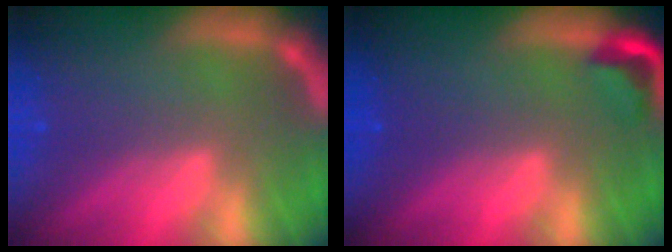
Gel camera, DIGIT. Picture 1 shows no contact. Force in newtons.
{"total": 2.4}